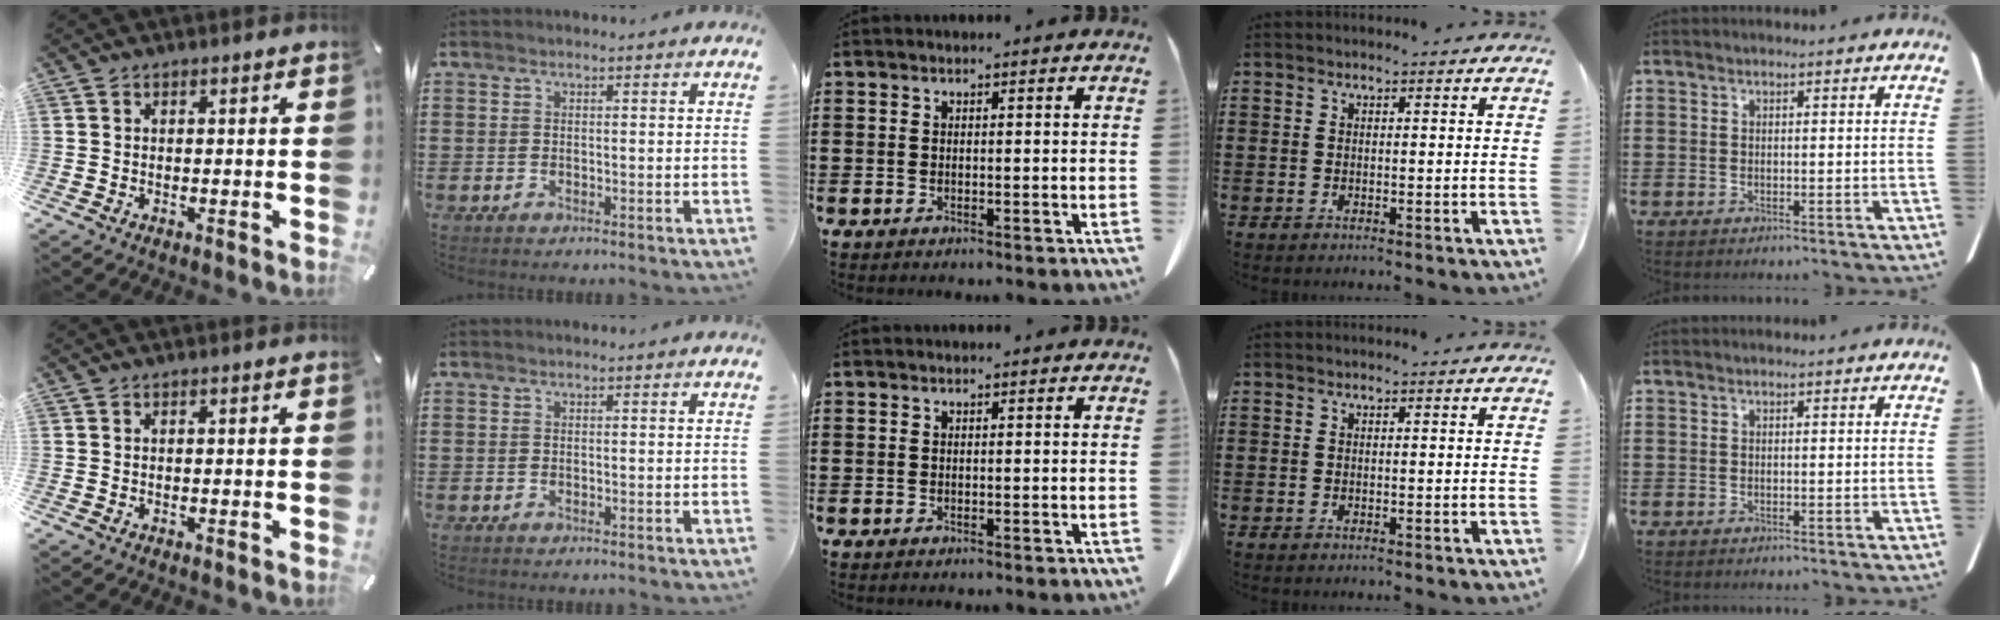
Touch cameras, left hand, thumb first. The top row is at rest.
{}